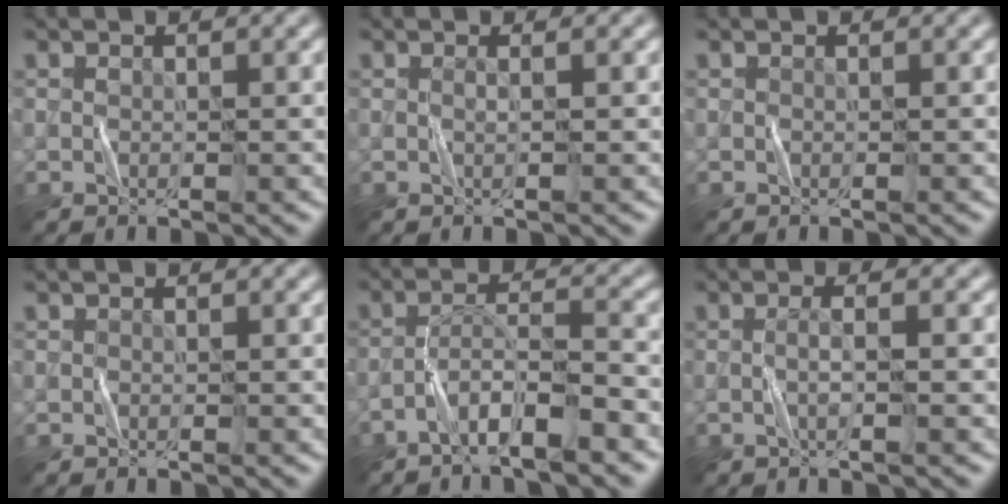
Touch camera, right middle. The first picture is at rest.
{"total": 0.0}
{"total": 0.0}
{"total": 0.0}
{"total": 4.4, "force": [-3.4, 0.2, 2.7], "torque": [-0.043, 0.011, -0.068]}
{"total": 0.9, "force": [-0.2, -0.2, 0.9], "torque": [-0.012, 0.001, -0.007]}